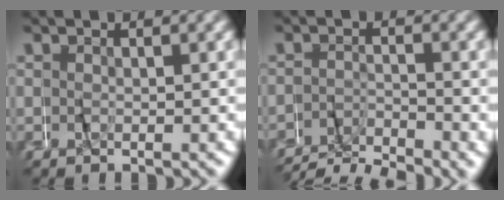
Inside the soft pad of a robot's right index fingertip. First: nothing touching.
{"total": 6.0, "force": [-5.9, 1.1, 0.8], "torque": [-0.007, -0.018, -0.096]}